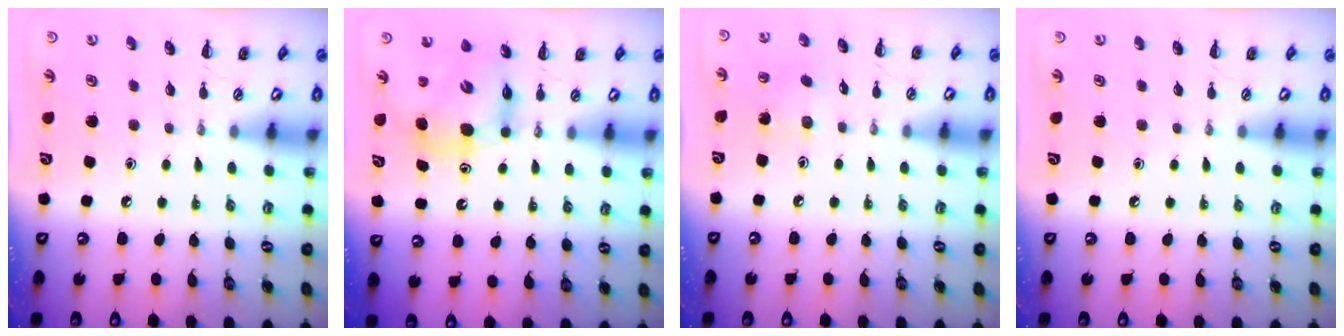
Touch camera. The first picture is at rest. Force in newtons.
{"total": 6.9, "press": 6.8, "slide": 0.9}
{"total": 4.8, "press": 4.6, "slide": 1.1}
{"total": 0.0}